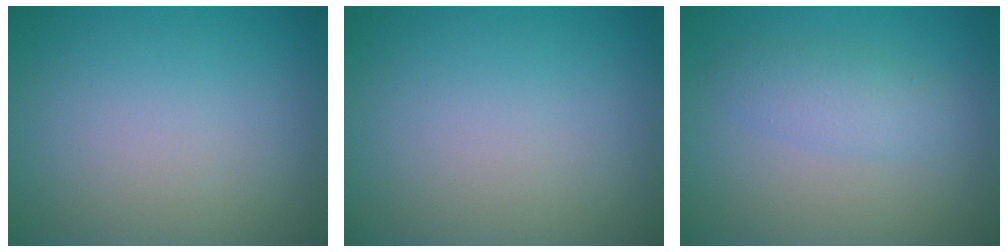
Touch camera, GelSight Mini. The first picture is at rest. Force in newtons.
{"total": 0.0}
{"total": 2.3, "press": 2.3, "slide": 0.1}